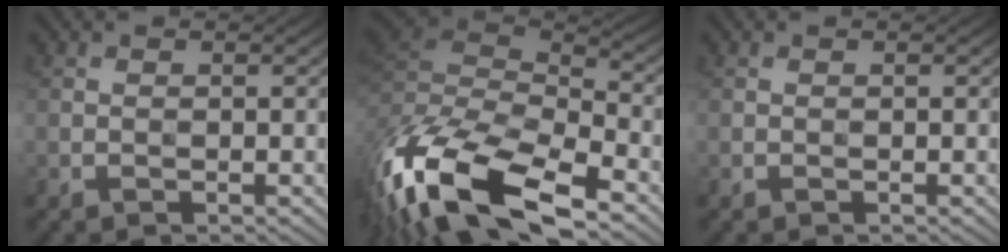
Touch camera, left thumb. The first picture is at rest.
{"total": 18.8, "force": [-10.2, 7.6, 13.8], "torque": [-0.339, -0.037, -0.156]}
{"total": 0.0}